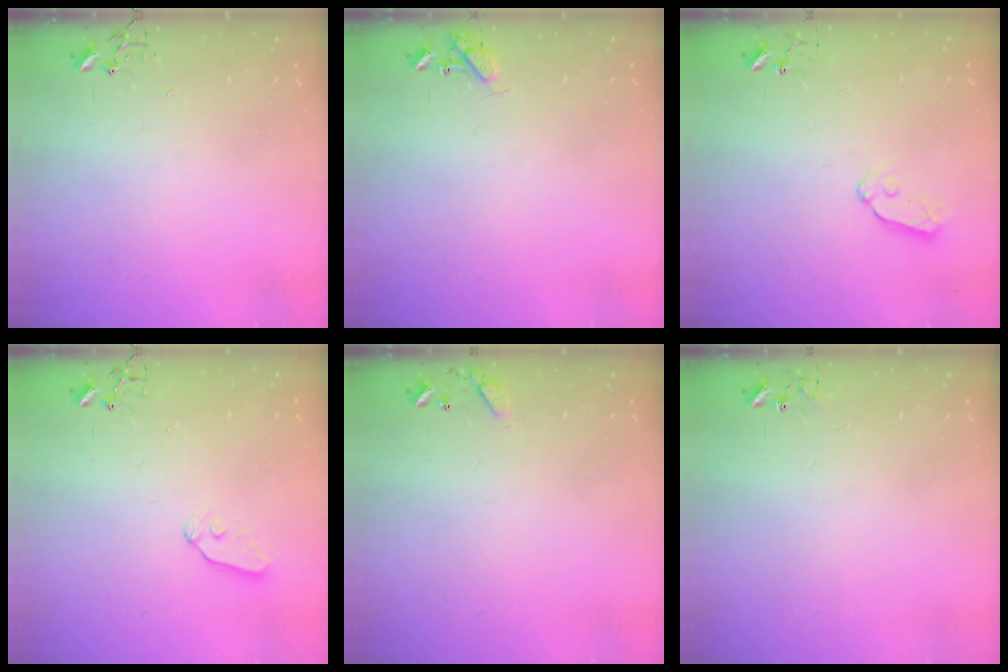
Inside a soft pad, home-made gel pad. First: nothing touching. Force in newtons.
{"total": 8.6, "press": 8.6, "slide": 0.7}
{"total": 7.3, "press": 7.3, "slide": 0.4}
{"total": 6.0, "press": 6.0, "slide": 0.2}
{"total": 7.7, "press": 7.6, "slide": 0.5}
{"total": 5.9, "press": 5.9, "slide": 0.5}